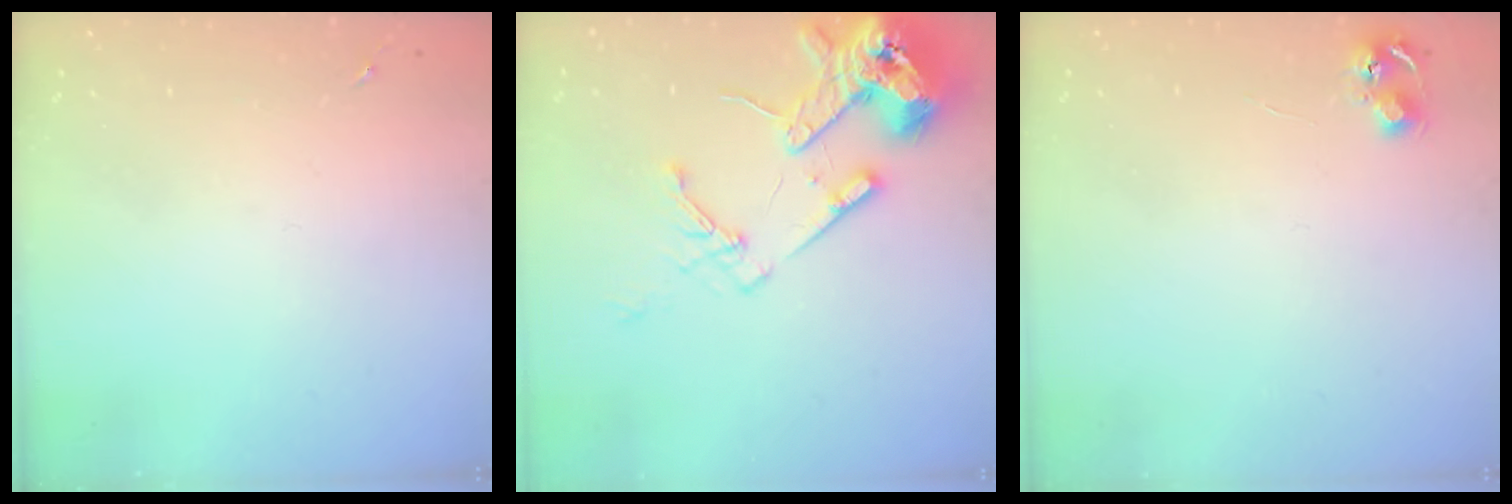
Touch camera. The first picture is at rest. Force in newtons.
{"total": 16.3, "press": 16.1, "slide": 2.5}
{"total": 5.3, "press": 5.3, "slide": 0.5}